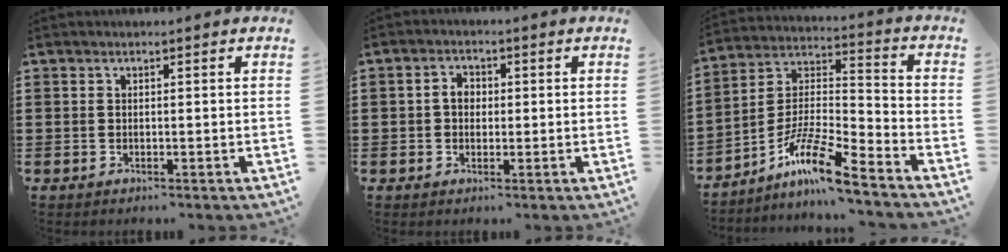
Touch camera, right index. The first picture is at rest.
{"total": 2.7, "force": [0.1, 2.0, 1.9], "torque": [-0.040, 0.009, -0.001]}
{"total": 10.9, "force": [-8.4, 1.1, 6.8], "torque": [-0.144, 0.003, -0.170]}